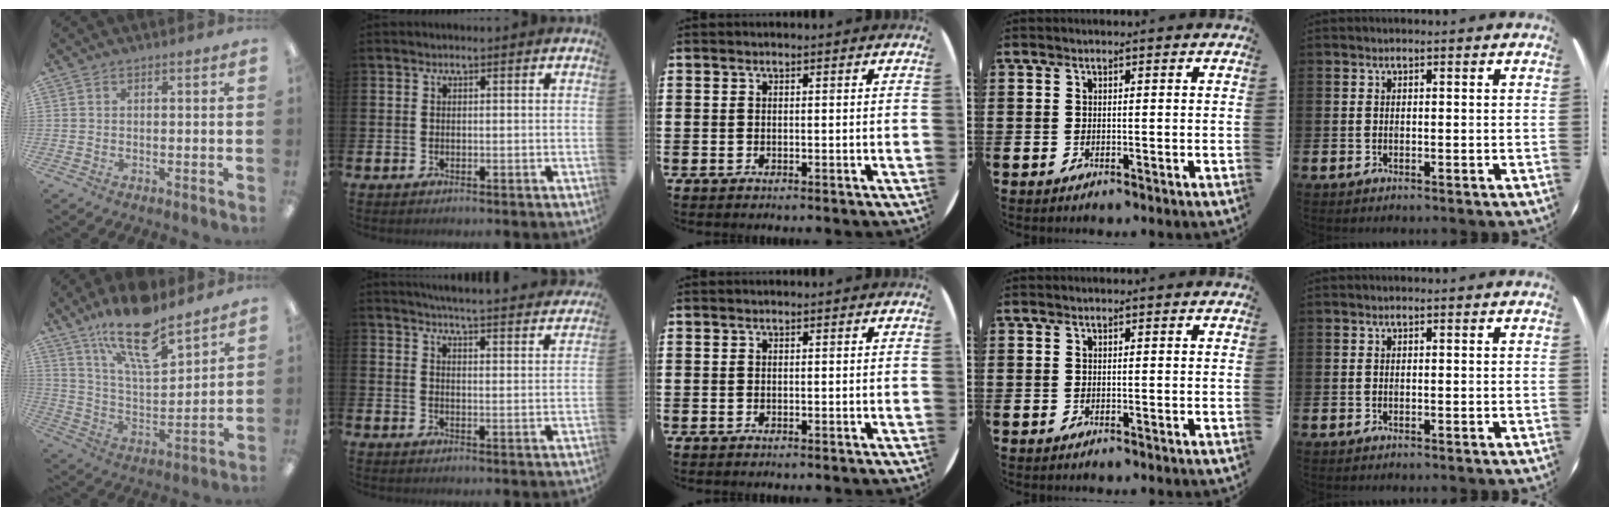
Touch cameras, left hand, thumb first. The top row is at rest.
{"thumb": {"total": 18.3, "force": [13.4, 6.0, 10.9], "torque": [-0.185, -0.078, 0.227]}, "index": {"total": 5.3, "force": [5.3, -0.1, 0.7], "torque": [-0.019, -0.042, 0.090]}}